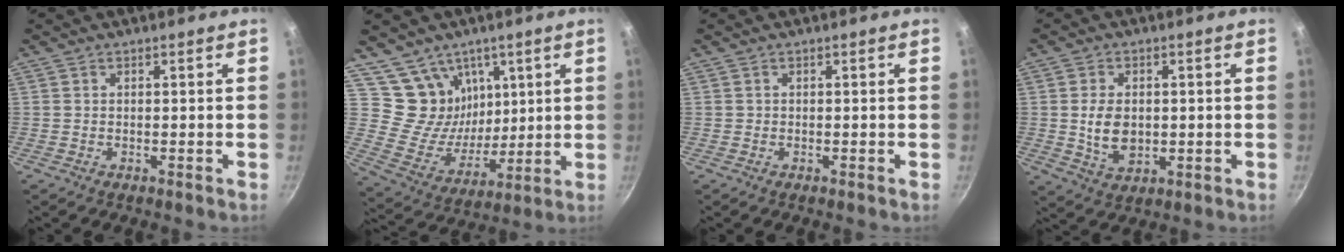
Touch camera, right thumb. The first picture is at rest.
{"total": 12.8, "force": [6.6, 10.1, 4.2], "torque": [-0.029, -0.060, 0.128]}
{"total": 0.0}
{"total": 7.2, "force": [0.1, 4.8, 5.3], "torque": [-0.088, -0.008, 0.007]}